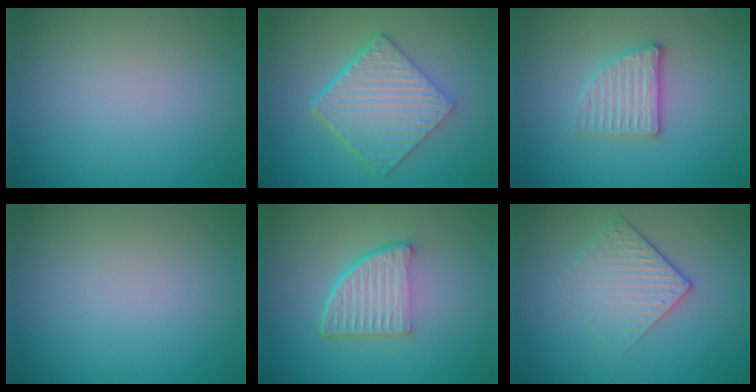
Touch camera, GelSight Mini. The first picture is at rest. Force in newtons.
{"total": 6.6, "press": 4.7, "slide": 4.6}
{"total": 3.0, "press": 2.8, "slide": 1.2}
{"total": 0.0}
{"total": 5.6, "press": 3.8, "slide": 4.1}
{"total": 2.9, "press": 2.6, "slide": 1.4}